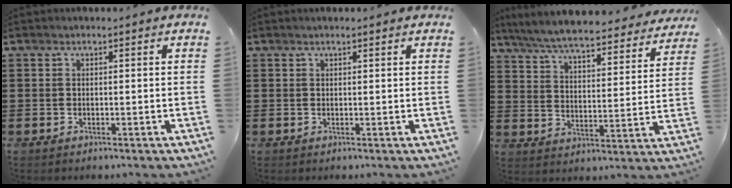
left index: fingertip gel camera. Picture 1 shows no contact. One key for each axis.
{"total": 0.6, "fx": 0.5, "fy": 0.0, "fz": 0.4, "tx": -0.009, "ty": 0.001, "tz": 0.008}
{"total": 6.8, "fx": 6.4, "fy": 0.1, "fz": 2.4, "tx": -0.075, "ty": -0.043, "tz": 0.109}